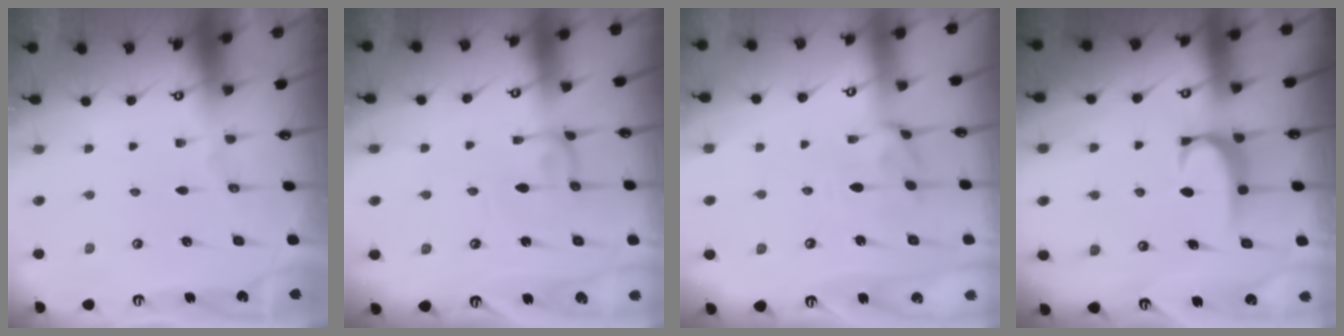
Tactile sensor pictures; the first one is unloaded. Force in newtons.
{"total": 1.8, "press": 1.8, "slide": 0.2}
{"total": 1.3, "press": 0.8, "slide": 1.1}
{"total": 1.7, "press": 1.6, "slide": 0.5}